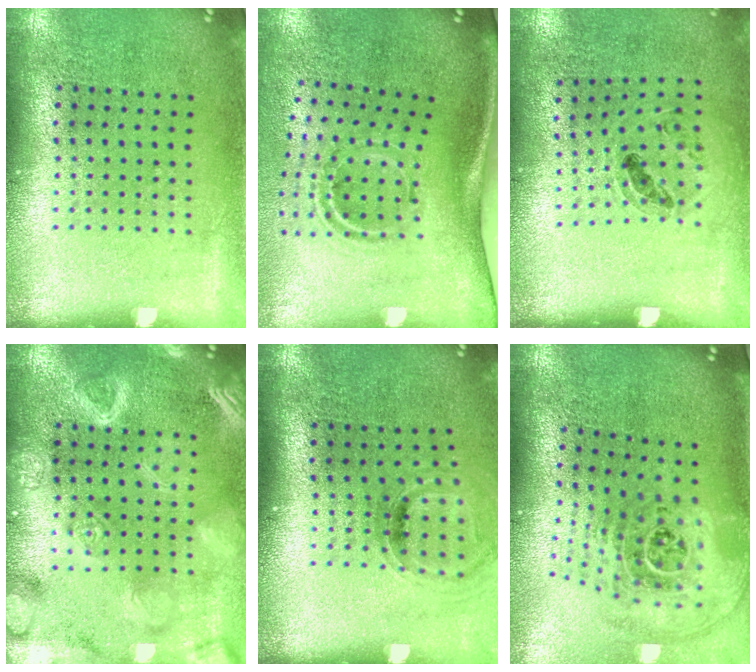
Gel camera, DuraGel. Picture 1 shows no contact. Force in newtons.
{"total": 2.2, "press": 1.2, "slide": 1.8}
{"total": 1.0, "press": 0.9, "slide": 0.4}
{"total": 3.2, "press": 3.2, "slide": 0.2}
{"total": 1.0, "press": 0.9, "slide": 0.4}
{"total": 2.9, "press": 2.0, "slide": 2.1}